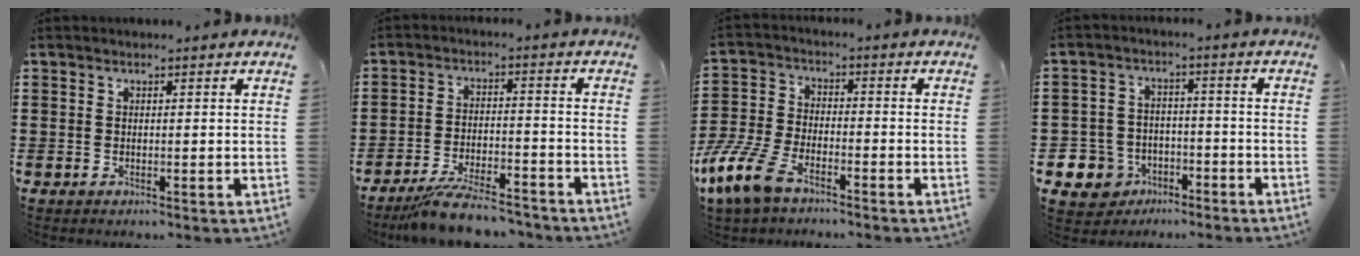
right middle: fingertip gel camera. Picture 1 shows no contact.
{"total": 7.3, "force": [-6.5, 0.7, 3.3], "torque": [-0.075, -0.006, -0.123]}
{"total": 9.0, "force": [-6.5, 3.3, 5.4], "torque": [-0.142, -0.001, -0.131]}
{"total": 5.2, "force": [-3.3, 3.9, 0.9], "torque": [-0.050, 0.003, -0.069]}